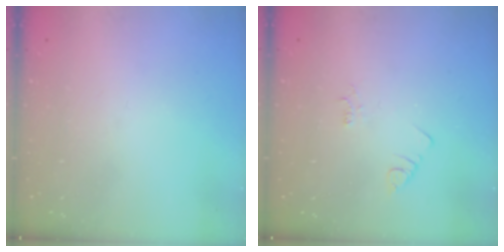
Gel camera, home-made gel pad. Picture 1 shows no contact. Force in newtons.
{"total": 1.9, "press": 1.9, "slide": 0.3}